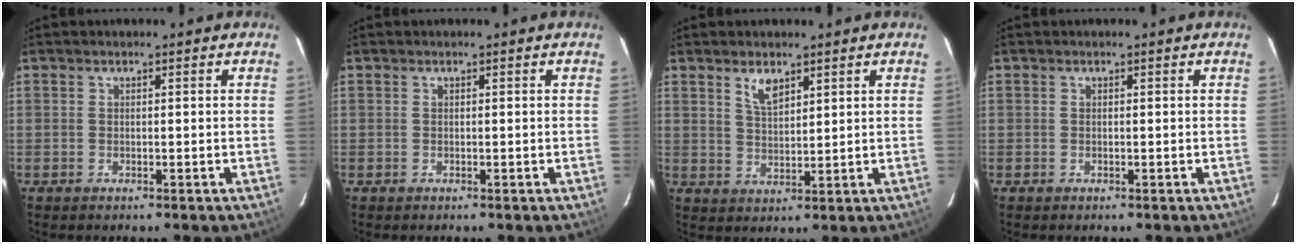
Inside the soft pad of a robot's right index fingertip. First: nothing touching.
{"total": 0.0}
{"total": 4.2, "force": [2.8, 1.7, 2.7], "torque": [-0.049, -0.001, 0.054]}
{"total": 0.0}